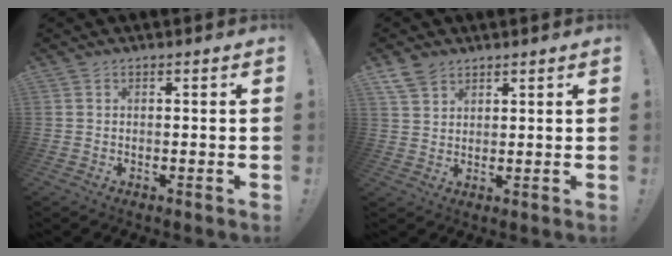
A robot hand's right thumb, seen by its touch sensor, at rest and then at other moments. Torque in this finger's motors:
{"motor_torque": [0.00, 0.43, 0.06, -0.13, -0.01]}